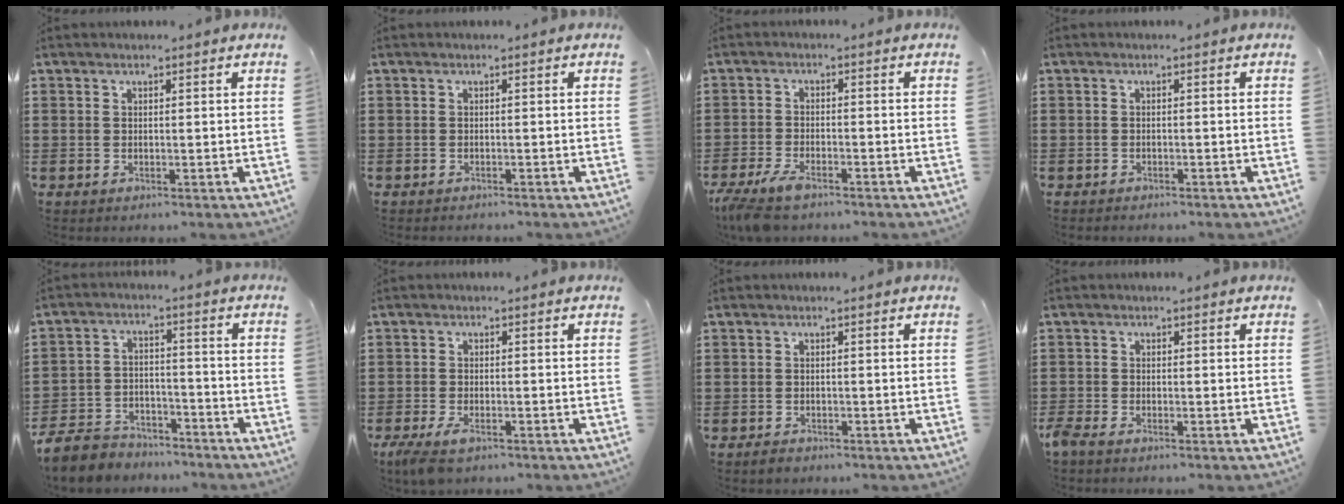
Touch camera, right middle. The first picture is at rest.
{"total": 0.6, "force": [-0.6, 0.0, -0.1], "torque": [0.002, -0.003, -0.013]}
{"total": 4.2, "force": [-3.4, 0.8, 2.4], "torque": [-0.068, -0.011, -0.071]}
{"total": 0.7, "force": [-0.7, 0.2, 0.0], "torque": [-0.001, 0.000, -0.016]}
{"total": 6.5, "force": [-6.2, 1.8, 1.0], "torque": [-0.033, 0.008, -0.127]}
{"total": 2.7, "force": [-2.0, 0.7, 1.7], "torque": [-0.053, -0.009, -0.044]}
{"total": 1.1, "force": [-1.0, 0.4, 0.1], "torque": [-0.002, -0.003, -0.020]}
{"total": 1.4, "force": [-1.2, 0.2, 0.7], "torque": [-0.030, -0.007, -0.026]}